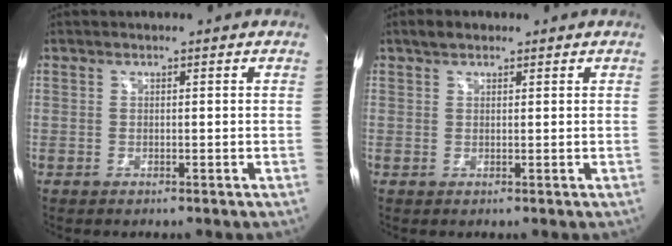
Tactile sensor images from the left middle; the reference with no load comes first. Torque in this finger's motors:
{"motor_torque": [0.19, -0.11, -0.01, 0.02]}